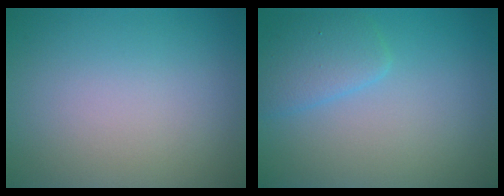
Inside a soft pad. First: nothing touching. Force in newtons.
{"total": 2.6, "press": 2.6, "slide": 0.1}